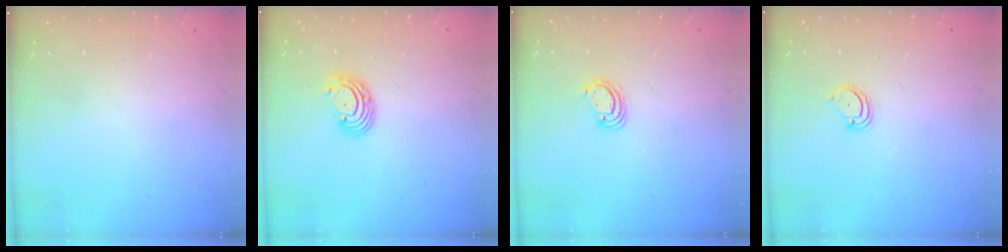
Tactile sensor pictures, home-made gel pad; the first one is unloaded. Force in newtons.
{"total": 3.9, "press": 3.9, "slide": 0.3}
{"total": 3.9, "press": 3.8, "slide": 0.4}
{"total": 3.7, "press": 3.7, "slide": 0.3}